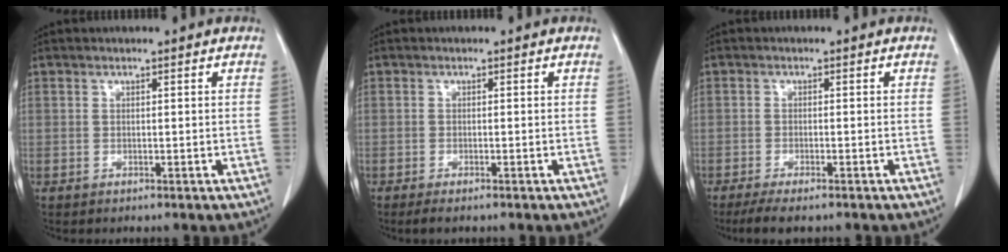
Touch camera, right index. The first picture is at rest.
{"total": 2.4, "force": [-1.9, 0.4, 1.5], "torque": [-0.022, -0.007, -0.025]}
{"total": 5.8, "force": [-4.6, 1.0, 3.3], "torque": [-0.050, -0.012, -0.071]}